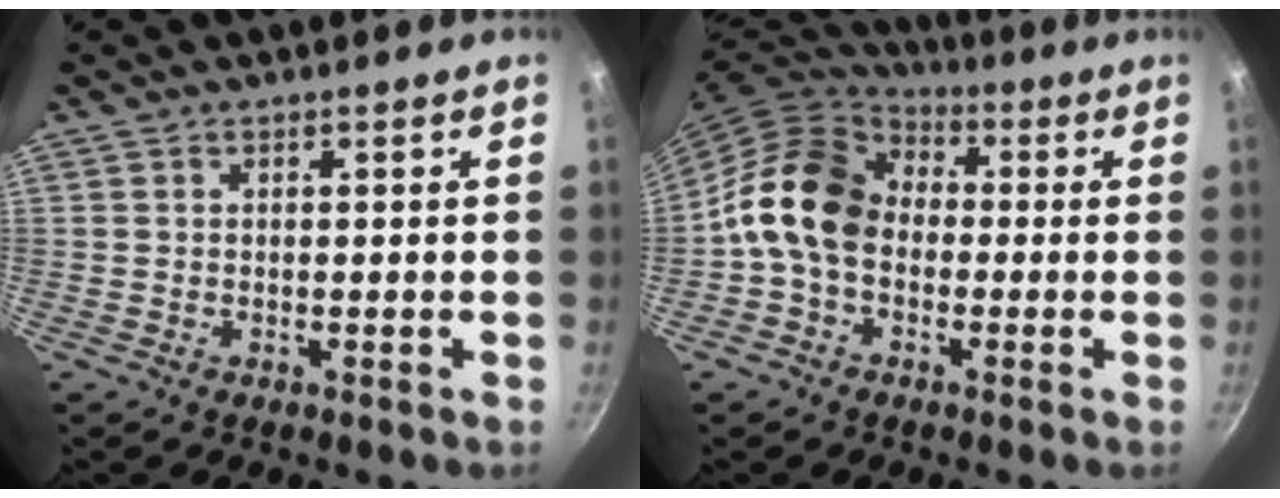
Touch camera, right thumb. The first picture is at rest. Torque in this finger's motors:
{"motor_torque": [2.35, 2.19, 0.97, -1.02, 0.51]}